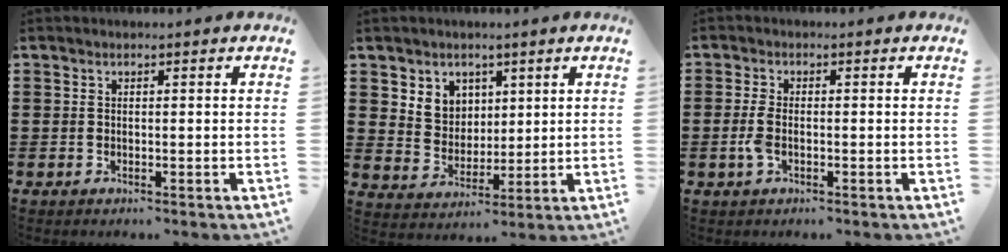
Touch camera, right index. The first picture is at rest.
{"total": 5.4, "force": [3.0, 4.4, 0.5], "torque": [-0.037, 0.005, 0.055]}
{"total": 2.8, "force": [-0.8, 1.1, 2.4], "torque": [-0.065, -0.008, -0.021]}